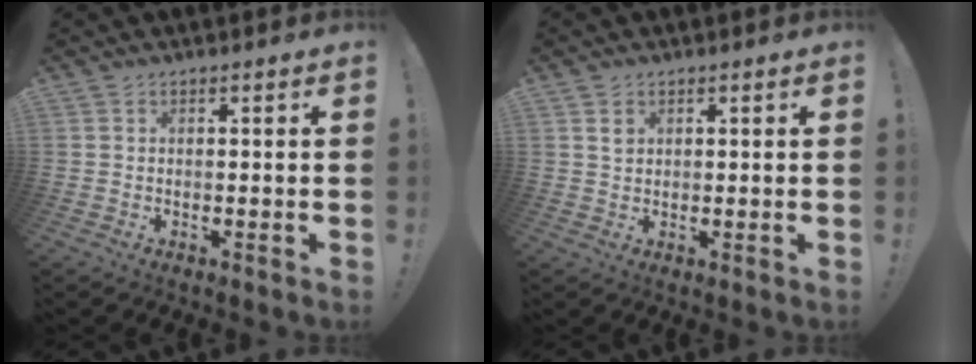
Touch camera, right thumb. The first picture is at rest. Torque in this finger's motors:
{"motor_torque": [-0.71, 0.17, 0.03, -0.01, -0.01]}